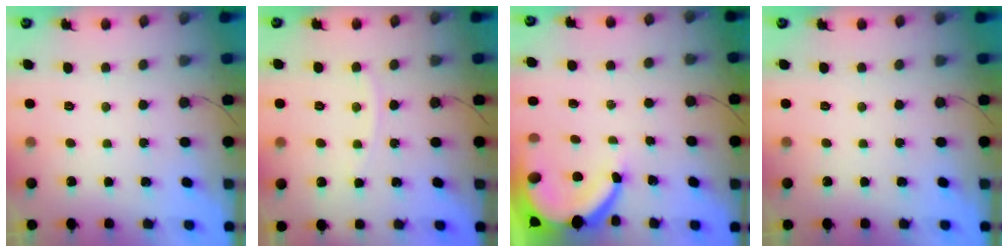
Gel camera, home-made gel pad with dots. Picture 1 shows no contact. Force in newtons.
{"total": 3.8, "press": 3.8, "slide": 0.5}
{"total": 9.0, "press": 9.0, "slide": 1.2}
{"total": 0.0}